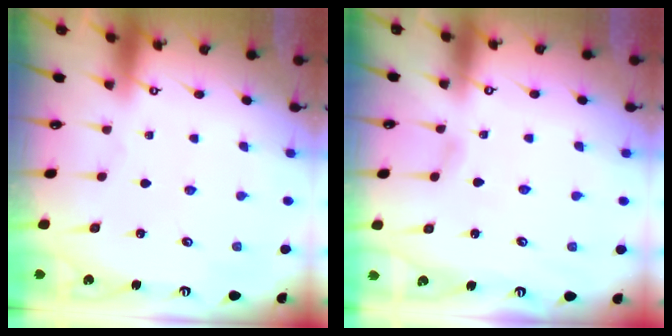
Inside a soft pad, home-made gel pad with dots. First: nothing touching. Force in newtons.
{"total": 6.2, "press": 6.2, "slide": 0.6}